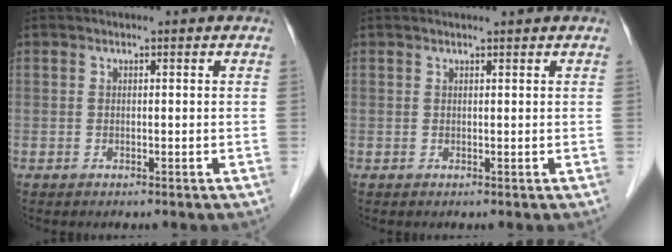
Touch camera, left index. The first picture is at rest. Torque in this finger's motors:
{"motor_torque": [0.42, -0.61, -0.16, -0.02]}